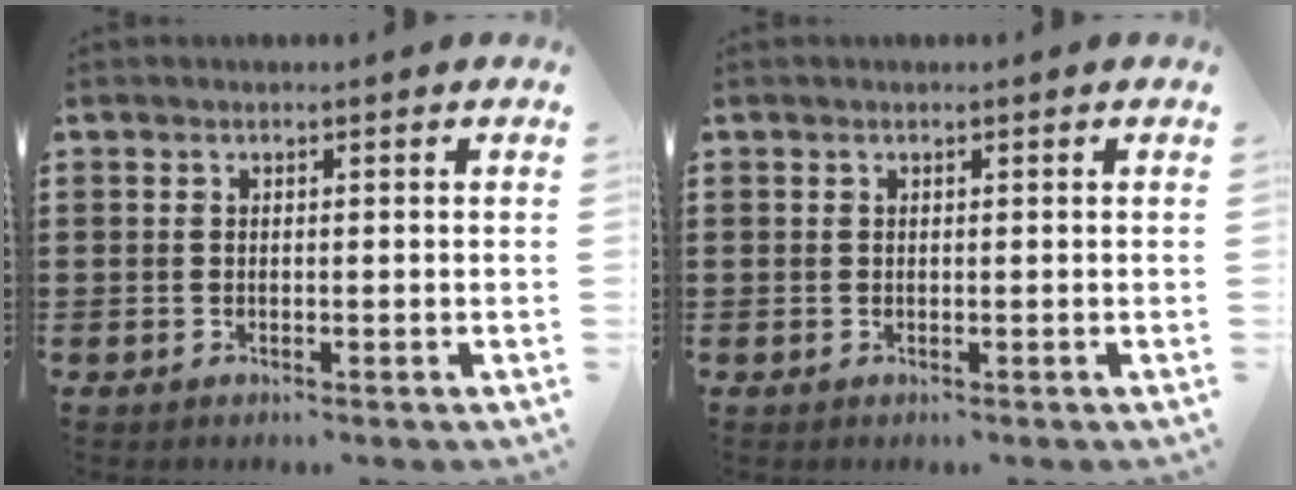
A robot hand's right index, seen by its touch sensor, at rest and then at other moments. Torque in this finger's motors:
{"motor_torque": [0.12, 0.14, 0.00, 0.00]}